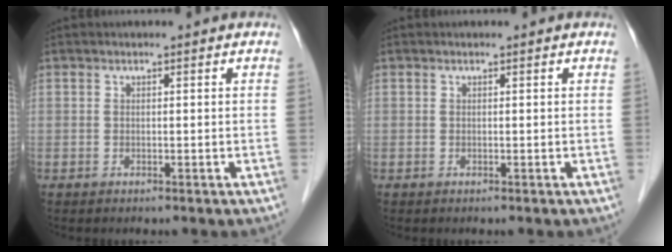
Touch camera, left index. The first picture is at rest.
{"total": 0.0}